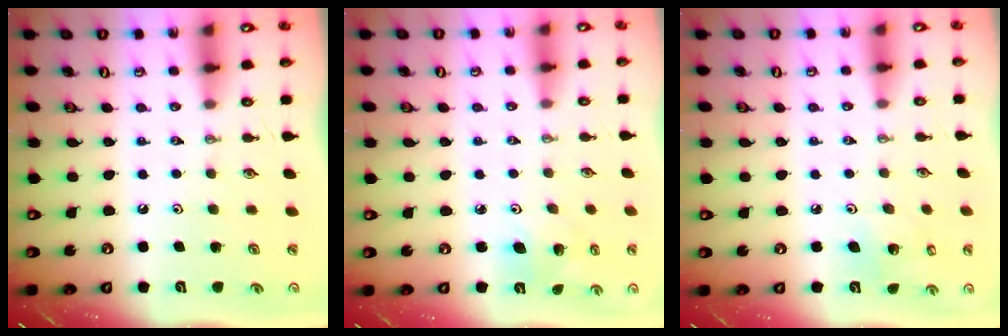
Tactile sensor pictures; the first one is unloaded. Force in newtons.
{"total": 5.7, "press": 5.5, "slide": 1.5}
{"total": 4.2, "press": 4.0, "slide": 1.3}